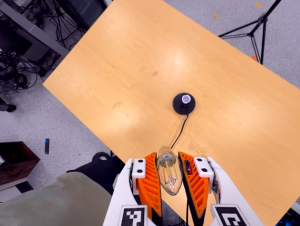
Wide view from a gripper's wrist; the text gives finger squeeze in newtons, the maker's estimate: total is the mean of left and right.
{"total": 21.1, "left": 23.0, "right": 19.1}